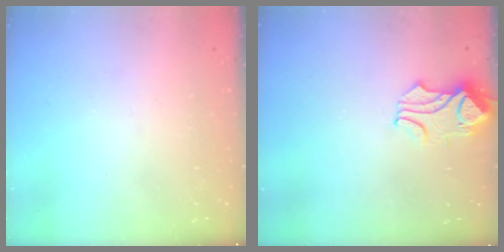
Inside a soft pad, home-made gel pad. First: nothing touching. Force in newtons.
{"total": 1.3, "press": 1.2, "slide": 0.4}